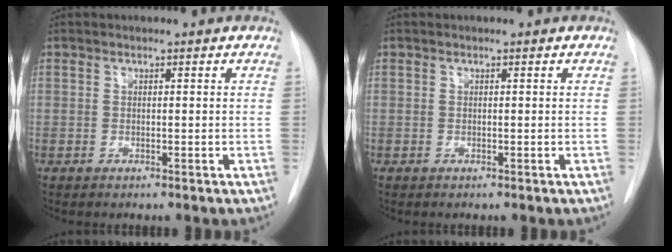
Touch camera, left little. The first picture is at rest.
{"total": 0.0}